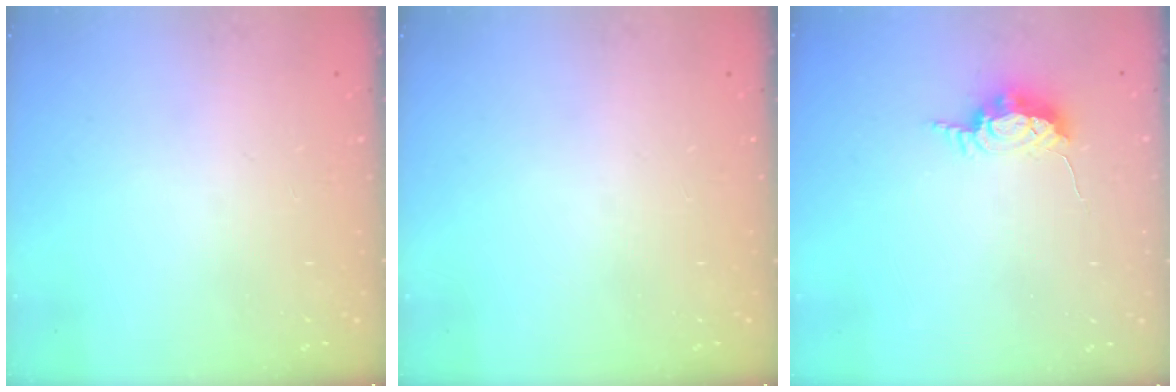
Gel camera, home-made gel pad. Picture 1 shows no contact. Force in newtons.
{"total": 0.0}
{"total": 6.6, "press": 6.6, "slide": 0.3}